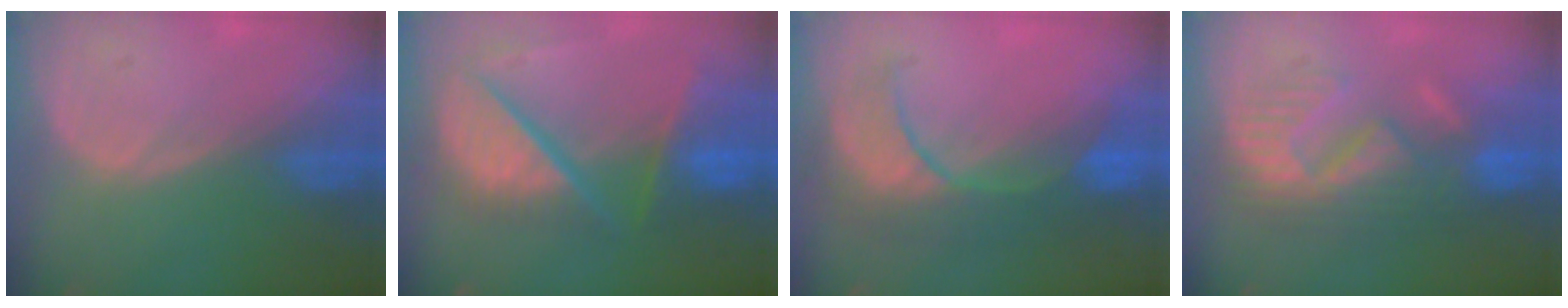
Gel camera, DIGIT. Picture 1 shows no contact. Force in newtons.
{"total": 11.3, "press": 9.5, "slide": 6.3}
{"total": 8.4, "press": 8.3, "slide": 1.3}
{"total": 8.8, "press": 8.7, "slide": 1.5}